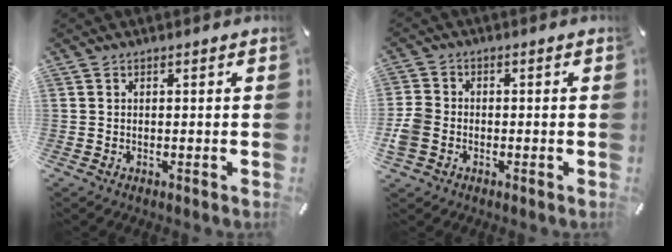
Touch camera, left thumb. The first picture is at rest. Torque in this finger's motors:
{"motor_torque": [0.65, 0.72, 0.32, -0.41, 0.07]}